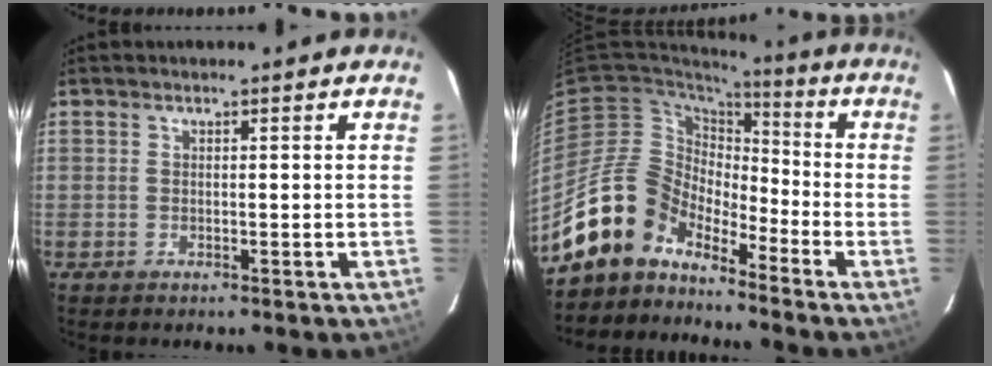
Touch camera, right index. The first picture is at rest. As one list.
[{"total": 12.5, "force": [-10.9, 5.9, 2.0], "torque": [-0.045, 0.030, -0.207]}]